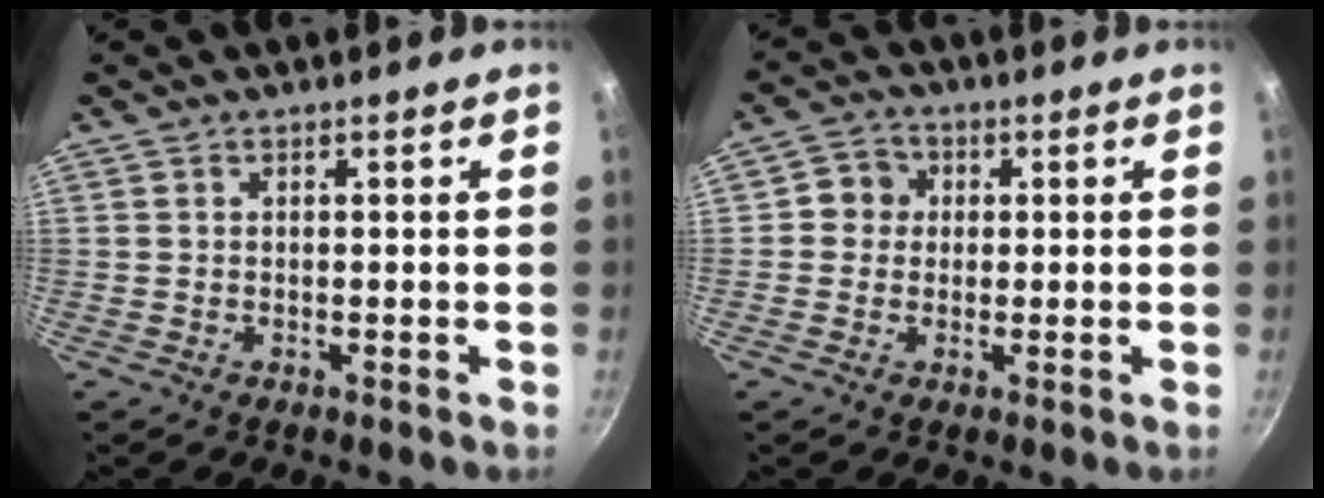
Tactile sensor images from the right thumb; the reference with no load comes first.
{"total": 4.6, "force": [0.5, 4.3, 1.5], "torque": [0.004, 0.006, -0.004]}